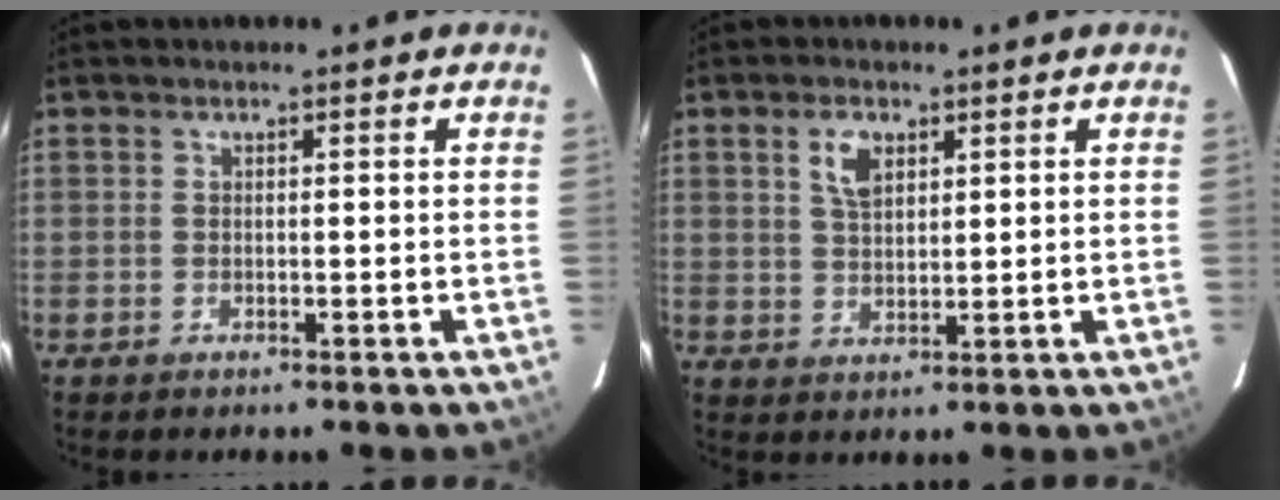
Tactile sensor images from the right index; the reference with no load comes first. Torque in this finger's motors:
{"motor_torque": [0.11, 0.07, 0.18, 0.06]}